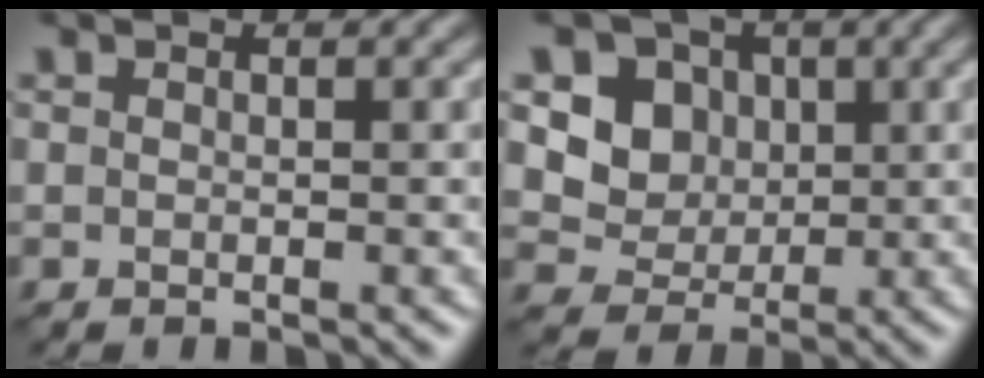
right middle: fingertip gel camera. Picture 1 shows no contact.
{"total": 4.4, "force": [0.9, 4.0, 1.7], "torque": [-0.032, -0.009, 0.009]}